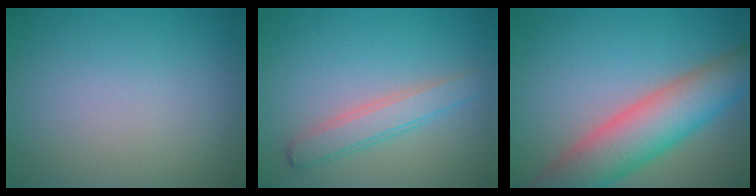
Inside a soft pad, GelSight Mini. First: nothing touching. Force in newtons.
{"total": 2.9, "press": 2.9, "slide": 0.1}
{"total": 8.7, "press": 8.6, "slide": 0.5}